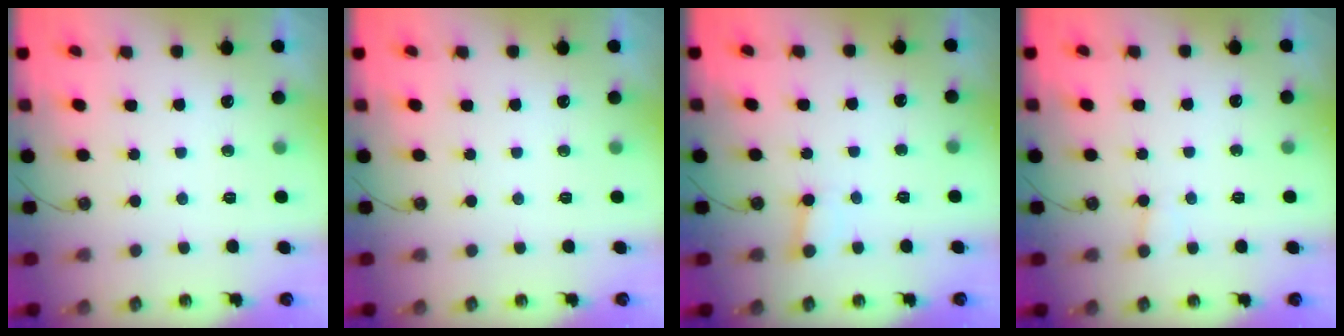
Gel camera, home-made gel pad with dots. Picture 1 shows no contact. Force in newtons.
{"total": 0.0}
{"total": 2.5, "press": 2.5, "slide": 0.2}
{"total": 4.2, "press": 4.2, "slide": 0.4}